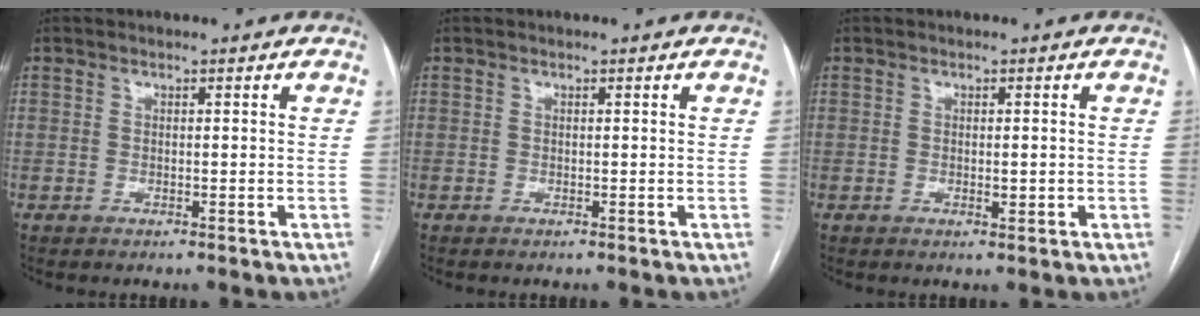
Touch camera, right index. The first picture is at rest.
{"total": 0.0}
{"total": 1.5, "force": [-0.2, 0.4, 1.4], "torque": [-0.024, -0.004, 0.000]}